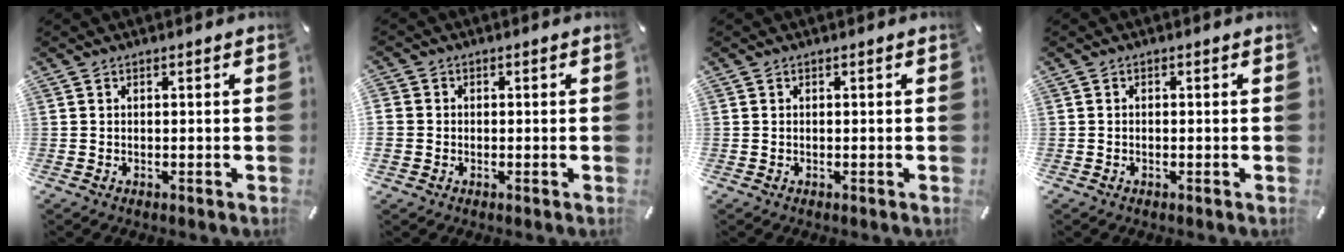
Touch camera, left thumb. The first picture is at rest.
{"total": 2.8, "force": [-0.4, 2.8, 0.3], "torque": [-0.003, 0.006, -0.008]}
{"total": 0.0}
{"total": 0.6, "force": [-0.3, 0.3, 0.4], "torque": [-0.007, 0.000, -0.006]}